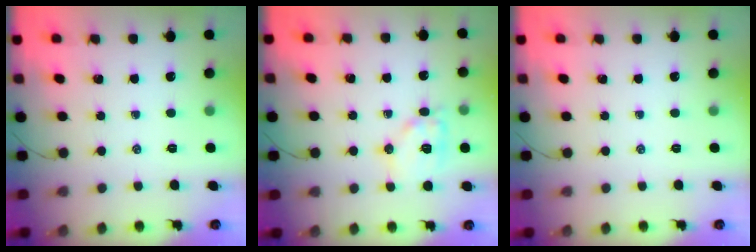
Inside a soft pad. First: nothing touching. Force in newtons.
{"total": 10.9, "press": 10.9, "slide": 0.6}
{"total": 0.0}